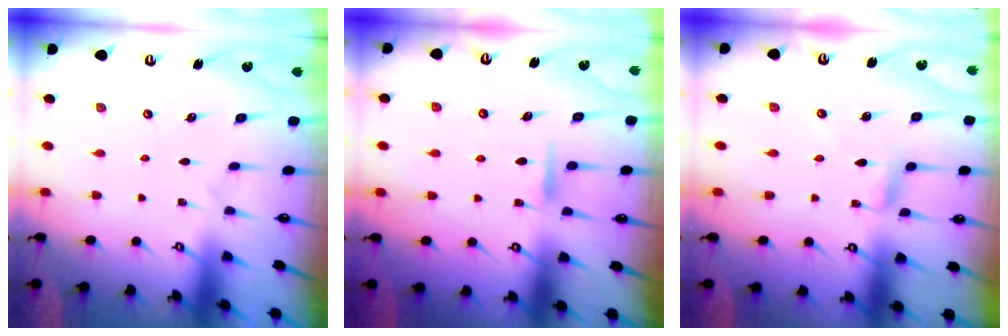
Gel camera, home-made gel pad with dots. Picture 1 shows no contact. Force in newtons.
{"total": 7.1, "press": 7.0, "slide": 0.7}
{"total": 2.8, "press": 2.8, "slide": 0.1}